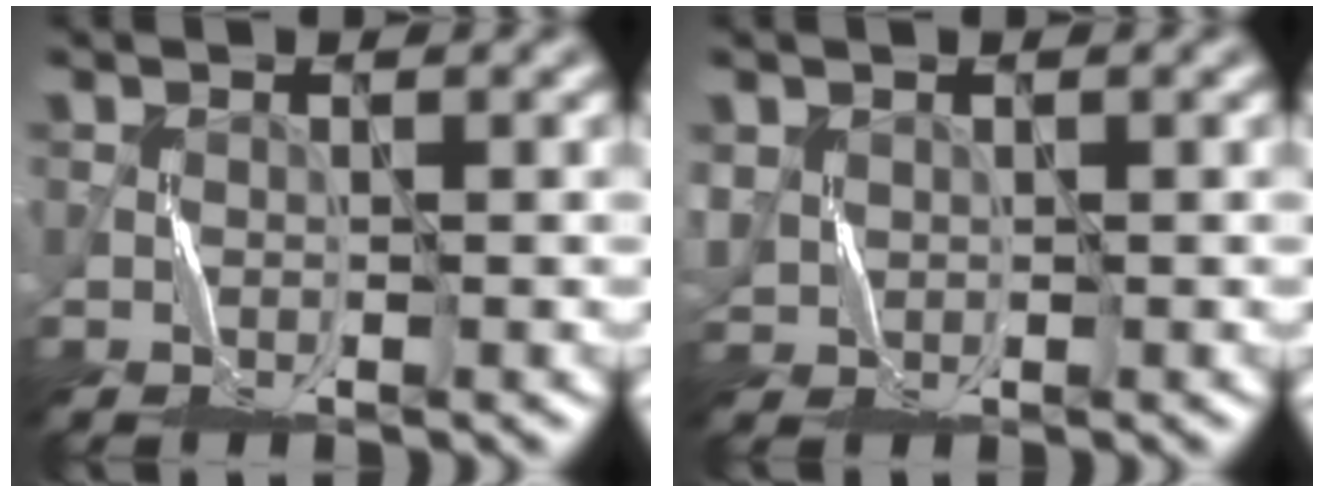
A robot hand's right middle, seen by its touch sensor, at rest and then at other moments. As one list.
[{"total": 1.8, "force": [0.7, 1.6, 0.5], "torque": [-0.023, 0.001, 0.017]}]